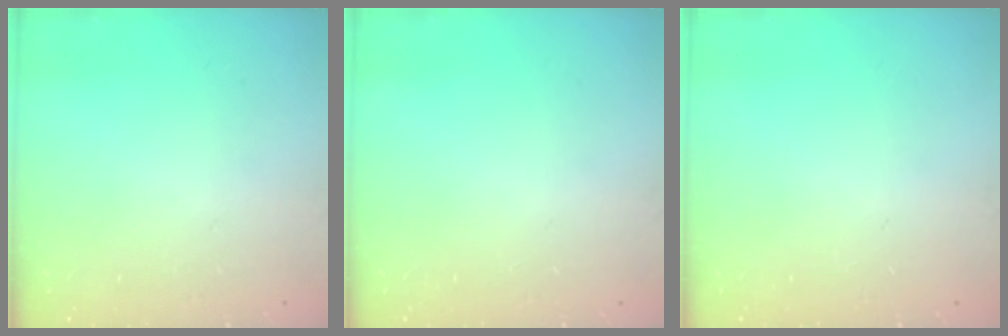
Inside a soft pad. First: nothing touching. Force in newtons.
{"total": 0.0}
{"total": 0.0}